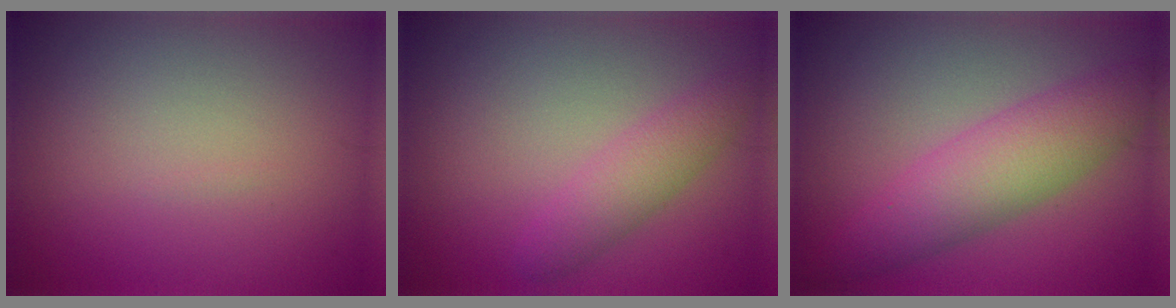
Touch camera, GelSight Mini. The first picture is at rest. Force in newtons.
{"total": 2.8, "press": 2.8, "slide": 0.1}
{"total": 5.6, "press": 5.6, "slide": 0.1}